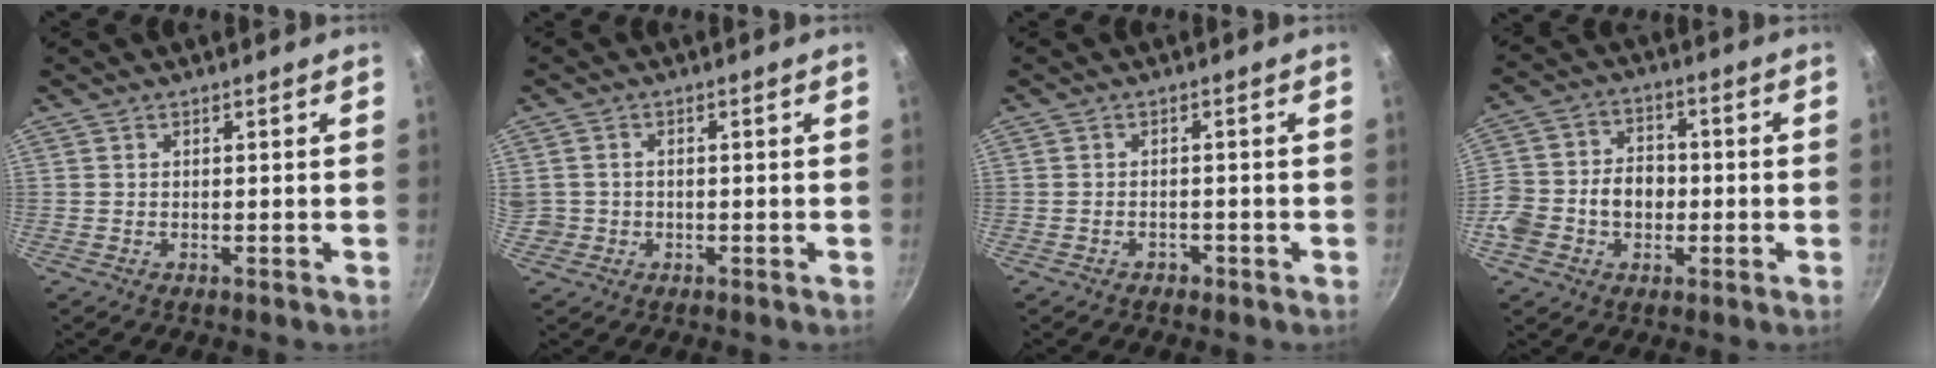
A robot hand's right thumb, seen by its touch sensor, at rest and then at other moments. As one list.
[{"total": 3.8, "force": [-0.3, 3.5, 1.4], "torque": [-0.026, 0.011, 0.000]}, {"total": 1.3, "force": [-0.8, 0.9, 0.2], "torque": [0.001, 0.009, -0.013]}, {"total": 12.6, "force": [-2.2, 9.5, 7.9], "torque": [-0.131, 0.036, -0.041]}]